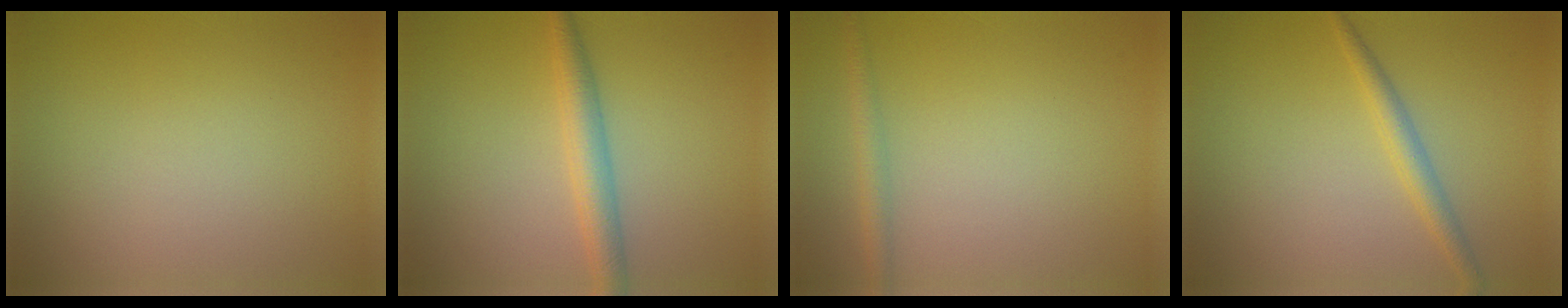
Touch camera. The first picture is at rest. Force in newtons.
{"total": 2.9, "press": 2.9, "slide": 0.0}
{"total": 1.5, "press": 1.5, "slide": 0.0}
{"total": 2.0, "press": 2.0, "slide": 0.1}